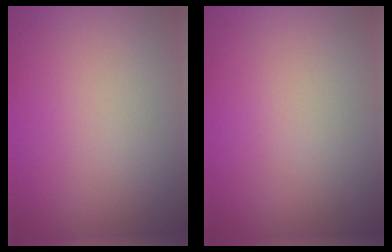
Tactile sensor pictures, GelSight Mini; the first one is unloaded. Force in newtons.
{"total": 0.0}